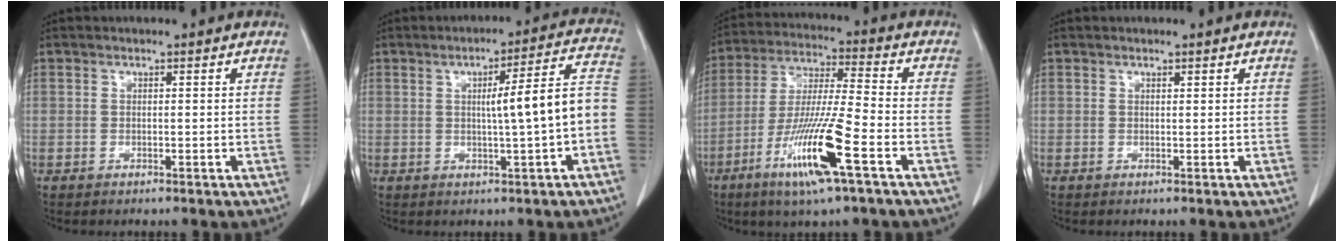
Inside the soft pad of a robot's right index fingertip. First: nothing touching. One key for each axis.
{"total": 9.4, "fx": -1.0, "fy": 0.0, "fz": 9.4, "tx": -0.123, "ty": 0.023, "tz": -0.015}
{"total": 14.4, "fx": -6.5, "fy": 0.1, "fz": 12.8, "tx": -0.257, "ty": -0.022, "tz": -0.121}
{"total": 0.0}